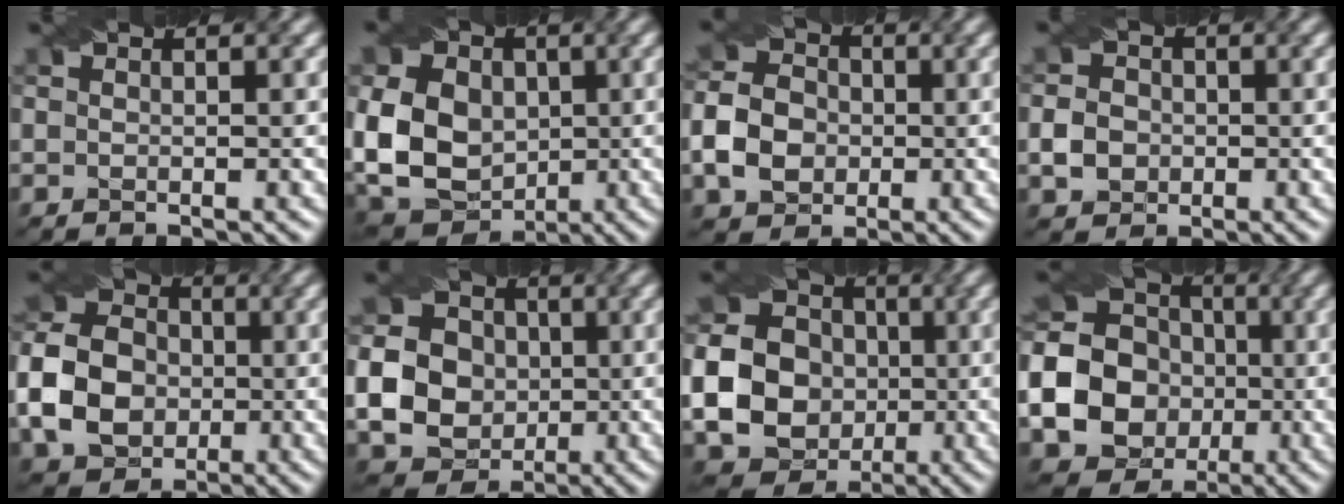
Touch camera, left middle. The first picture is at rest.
{"total": 12.6, "force": [0.3, 9.7, 7.9], "torque": [-0.159, 0.001, -0.001]}
{"total": 5.4, "force": [-1.3, 4.5, 2.7], "torque": [-0.057, 0.006, -0.035]}
{"total": 2.7, "force": [-0.8, 2.3, 1.0], "torque": [-0.017, 0.001, -0.016]}
{"total": 7.8, "force": [-1.6, 6.5, 4.1], "torque": [-0.092, 0.007, -0.038]}
{"total": 15.3, "force": [-0.9, 14.5, 4.8], "torque": [-0.132, -0.012, -0.039]}
{"total": 24.0, "force": [-2.4, 23.0, 6.3], "torque": [-0.177, -0.015, -0.073]}
{"total": 25.5, "force": [-4.8, 24.2, 6.6], "torque": [-0.153, -0.015, -0.129]}